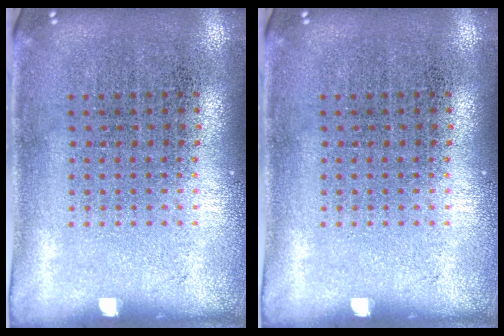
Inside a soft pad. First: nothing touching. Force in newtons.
{"total": 0.0}